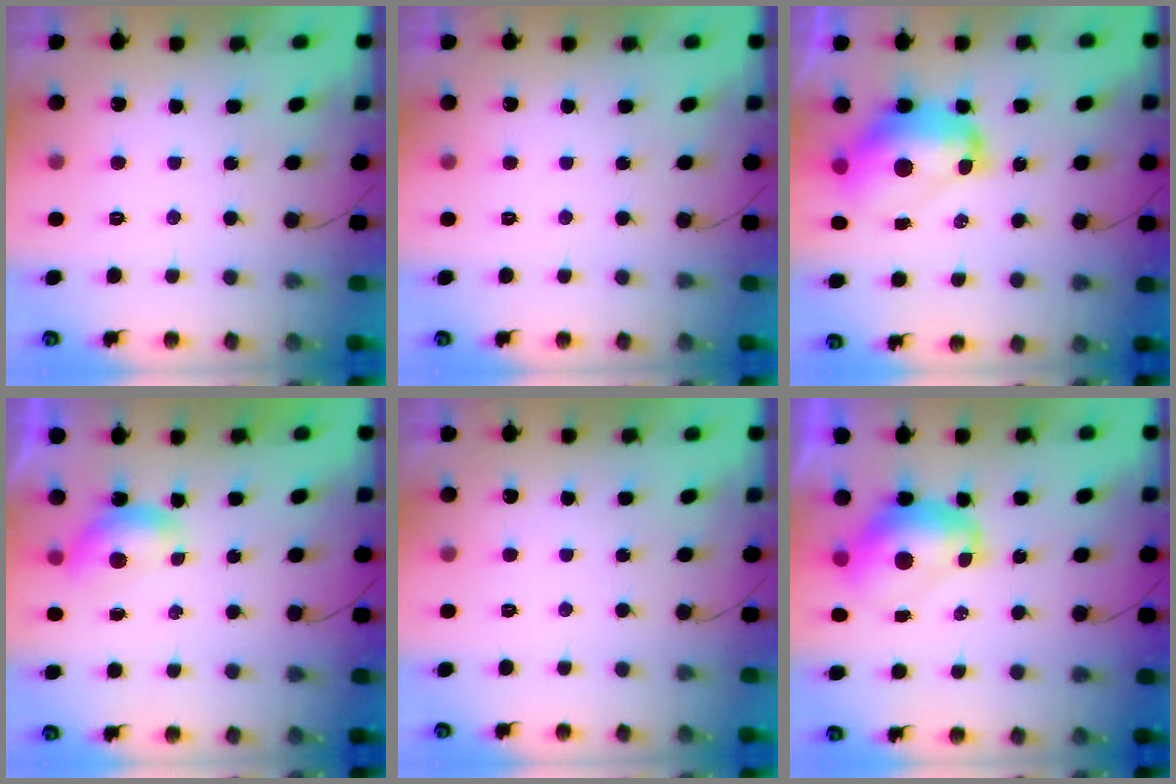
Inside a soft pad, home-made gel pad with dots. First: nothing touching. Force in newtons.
{"total": 0.0}
{"total": 14.1, "press": 14.1, "slide": 1.1}
{"total": 4.3, "press": 4.3, "slide": 0.5}
{"total": 0.0}
{"total": 8.5, "press": 8.4, "slide": 0.9}